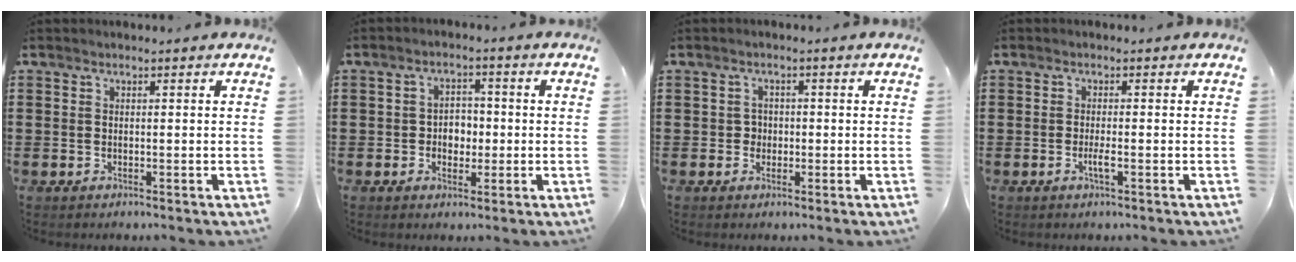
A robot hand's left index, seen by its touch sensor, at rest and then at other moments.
{"total": 3.4, "force": [-0.6, 2.7, 2.0], "torque": [-0.038, 0.005, -0.018]}
{"total": 1.7, "force": [-0.2, 1.6, 0.5], "torque": [-0.016, 0.005, -0.007]}
{"total": 2.1, "force": [-0.7, 0.2, 1.9], "torque": [-0.041, -0.004, -0.014]}